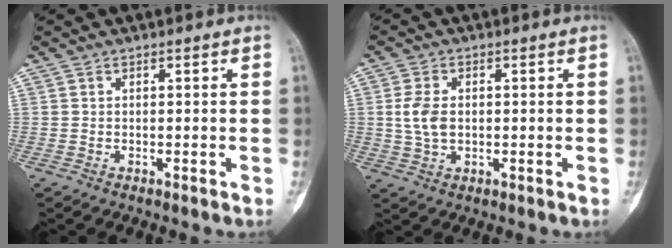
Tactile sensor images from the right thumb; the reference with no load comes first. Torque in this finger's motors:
{"motor_torque": [0.51, 0.51, 0.40, -0.49, 0.01]}